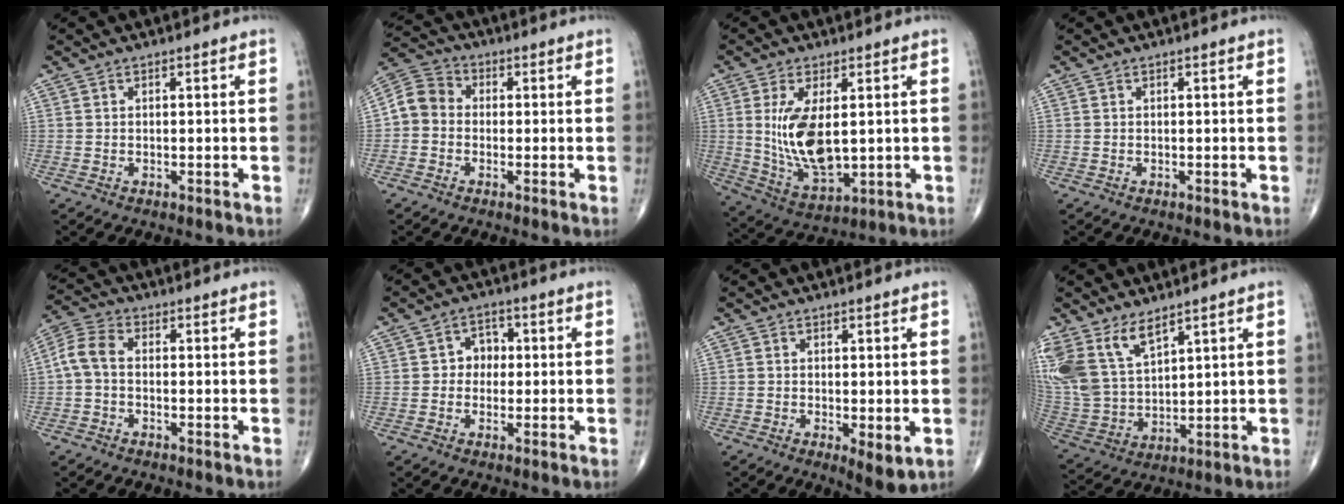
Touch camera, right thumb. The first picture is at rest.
{"total": 6.6, "force": [-0.7, 5.7, 3.2], "torque": [-0.049, 0.023, -0.031]}
{"total": 12.6, "force": [1.5, 6.0, 11.0], "torque": [-0.202, -0.022, 0.045]}
{"total": 0.0}
{"total": 5.5, "force": [-0.4, 3.5, 4.2], "torque": [-0.088, 0.017, -0.020]}
{"total": 4.3, "force": [0.1, 3.7, 2.1], "torque": [-0.002, 0.011, -0.007]}
{"total": 4.3, "force": [-0.8, 1.5, 4.0], "torque": [-0.057, -0.014, -0.010]}
{"total": 14.1, "force": [8.7, 7.0, 8.6], "torque": [-0.180, -0.031, 0.191]}